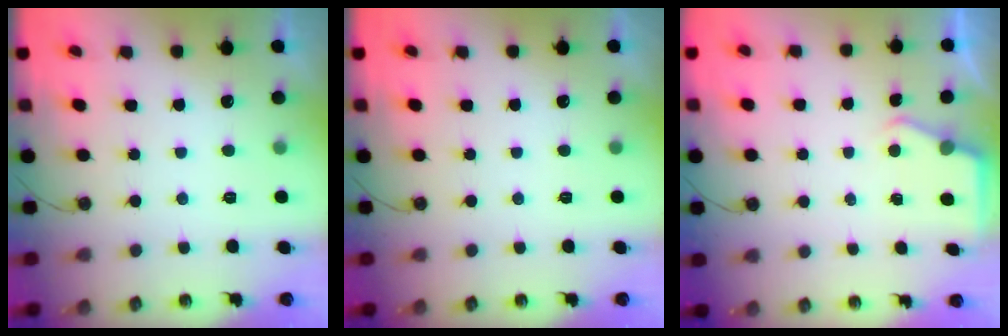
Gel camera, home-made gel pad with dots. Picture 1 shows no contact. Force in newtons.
{"total": 0.0}
{"total": 3.6, "press": 3.6, "slide": 0.5}